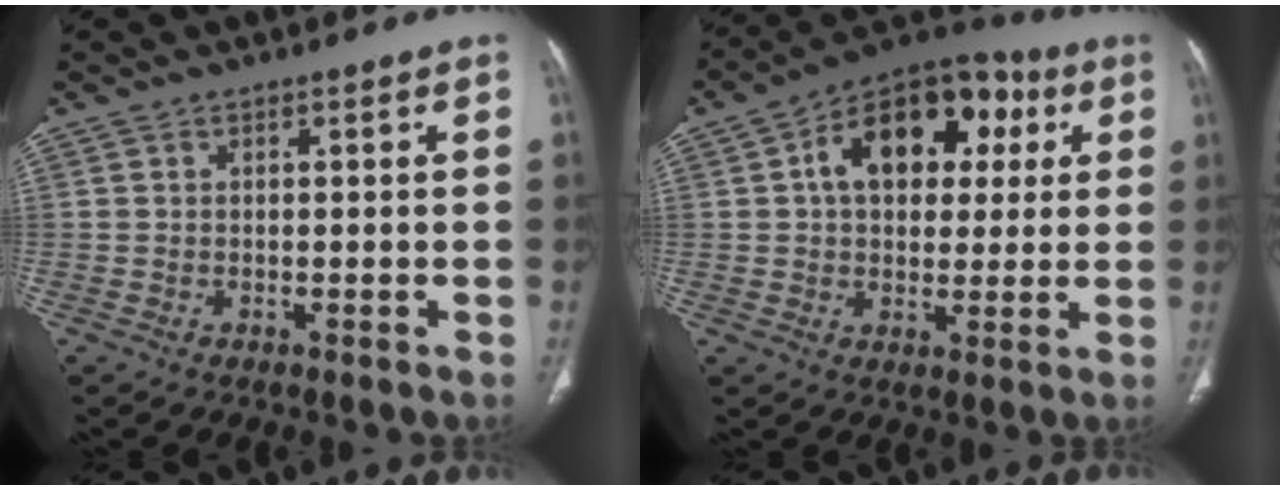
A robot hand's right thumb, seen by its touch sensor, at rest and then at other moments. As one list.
[{"total": 17.7, "force": [4.7, 11.5, 12.7], "torque": [-0.147, 0.019, 0.063]}]